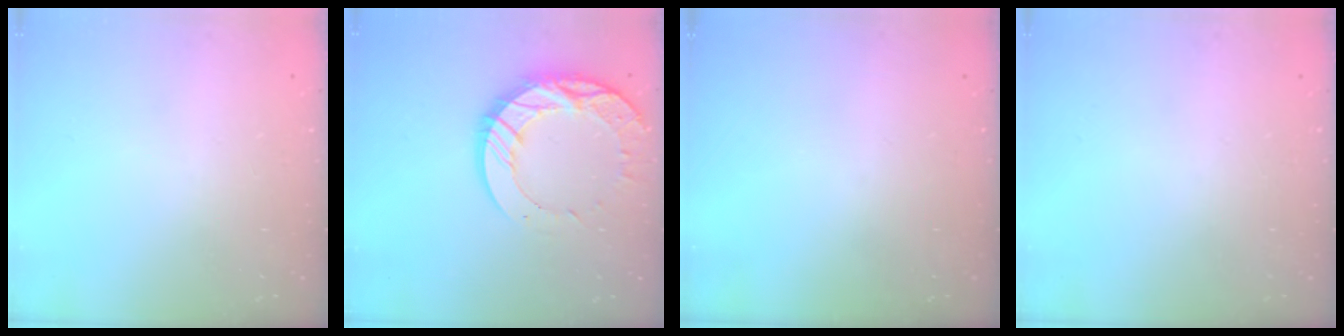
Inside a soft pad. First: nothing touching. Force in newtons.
{"total": 16.6, "press": 16.5, "slide": 1.3}
{"total": 0.0}
{"total": 0.0}